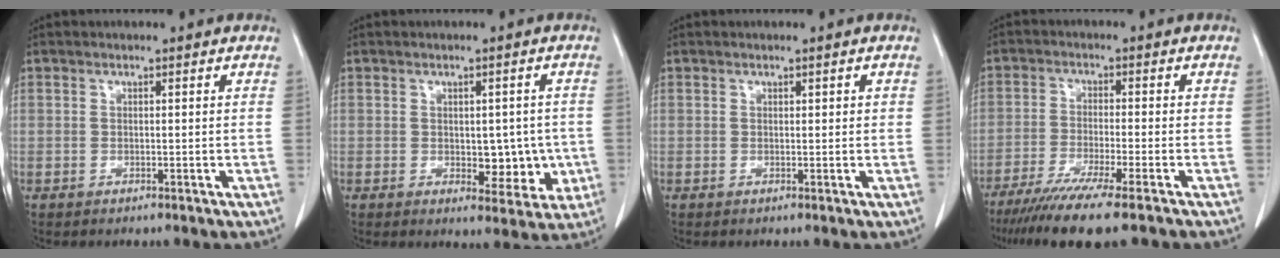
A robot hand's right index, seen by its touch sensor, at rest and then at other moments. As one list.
[{"total": 6.0, "force": [-0.6, 3.4, 4.9], "torque": [-0.050, 0.002, 0.003]}, {"total": 0.9, "force": [0.3, 0.3, 0.7], "torque": [-0.009, 0.004, 0.004]}, {"total": 11.0, "force": [-8.4, -0.3, 7.1], "torque": [-0.112, -0.031, -0.136]}]